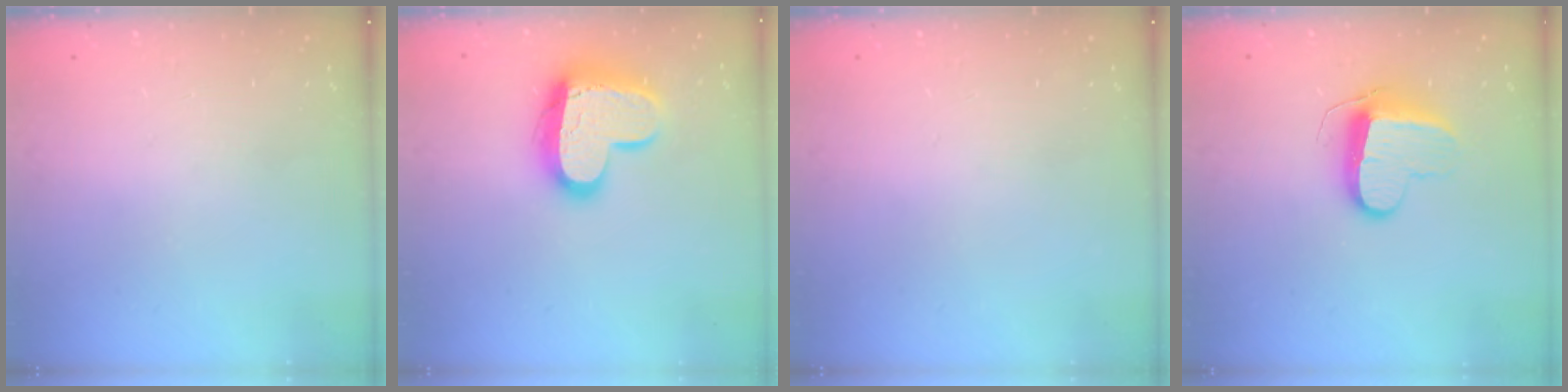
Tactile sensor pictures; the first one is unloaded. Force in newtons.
{"total": 16.2, "press": 16.1, "slide": 1.4}
{"total": 0.0}
{"total": 10.5, "press": 10.5, "slide": 0.4}